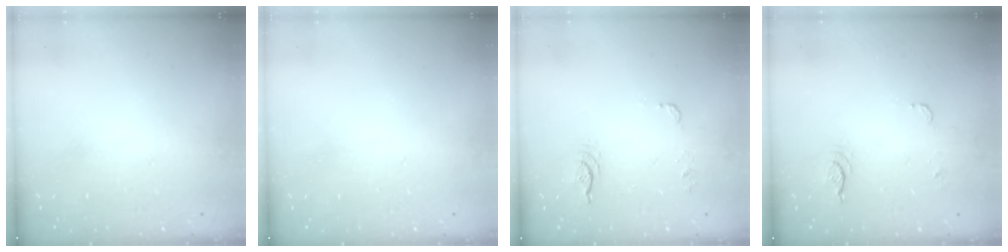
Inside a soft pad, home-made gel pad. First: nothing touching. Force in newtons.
{"total": 0.0}
{"total": 14.8, "press": 7.2, "slide": 12.9}
{"total": 14.3, "press": 5.9, "slide": 13.1}